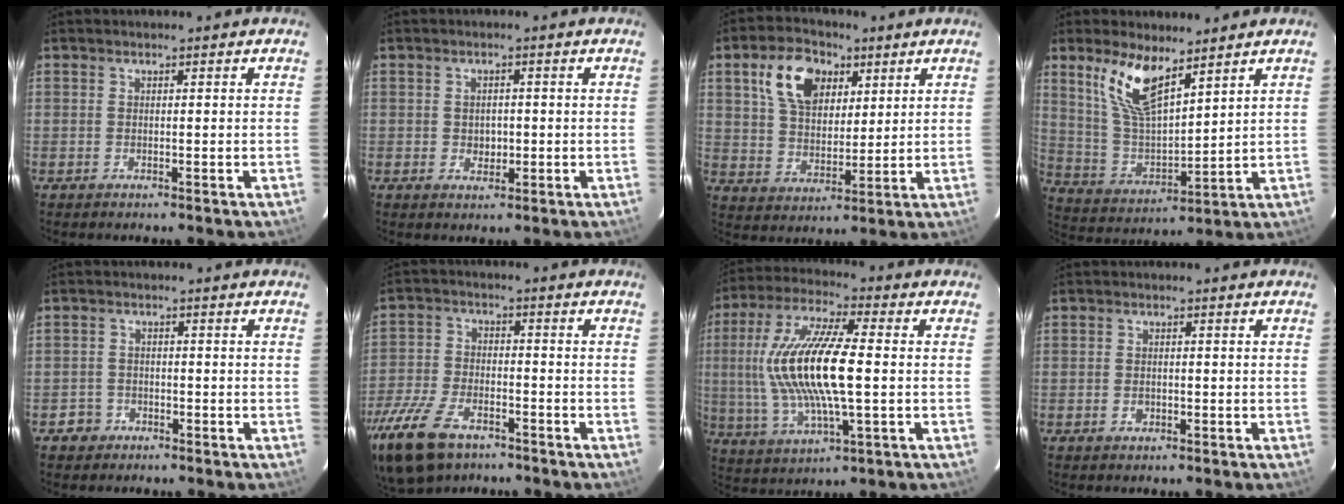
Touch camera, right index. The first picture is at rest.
{"total": 3.6, "force": [-0.4, 2.8, 2.1], "torque": [-0.036, 0.004, -0.001]}
{"total": 12.4, "force": [5.6, 7.8, 7.8], "torque": [-0.147, 0.024, 0.103]}
{"total": 11.9, "force": [7.7, 4.1, 8.1], "torque": [-0.164, 0.004, 0.162]}
{"total": 3.0, "force": [-1.6, 2.6, 0.0], "torque": [-0.001, 0.016, -0.026]}
{"total": 16.9, "force": [-11.1, 8.5, 9.4], "torque": [-0.241, -0.029, -0.210]}
{"total": 17.9, "force": [0.4, 4.9, 17.2], "torque": [-0.342, 0.003, 0.009]}
{"total": 1.7, "force": [-0.7, 1.3, 0.8], "torque": [-0.016, 0.002, -0.010]}